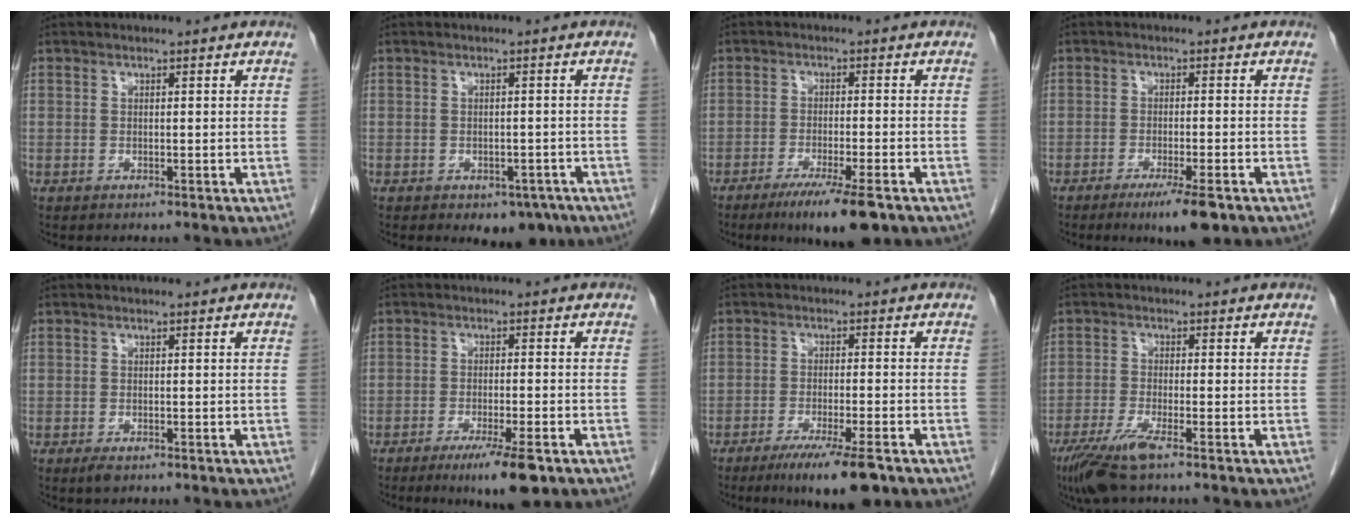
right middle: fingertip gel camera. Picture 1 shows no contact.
{"total": 4.5, "force": [-2.8, 2.7, 2.3], "torque": [-0.016, 0.001, -0.029]}
{"total": 8.4, "force": [-5.4, 0.6, 6.3], "torque": [-0.100, -0.021, -0.083]}
{"total": 5.9, "force": [-3.6, 0.6, 4.6], "torque": [-0.074, -0.014, -0.054]}
{"total": 1.5, "force": [-0.9, 0.6, 1.0], "torque": [-0.020, -0.002, -0.011]}
{"total": 7.1, "force": [-4.3, 0.6, 5.6], "torque": [-0.090, -0.018, -0.065]}
{"total": 9.0, "force": [-6.0, 0.7, 6.7], "torque": [-0.103, -0.021, -0.092]}
{"total": 5.8, "force": [-3.8, 0.3, 4.4], "torque": [-0.091, -0.018, -0.073]}